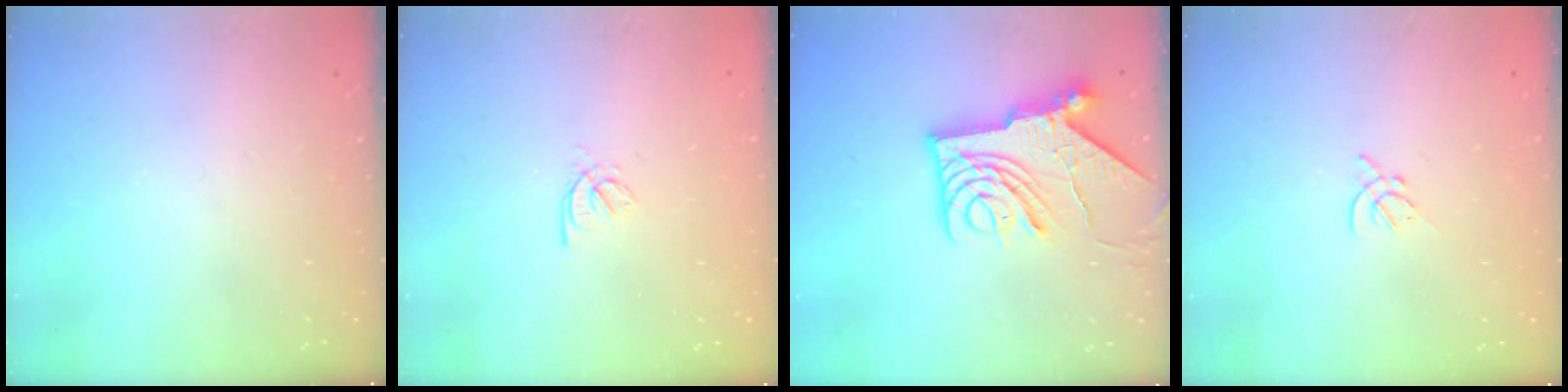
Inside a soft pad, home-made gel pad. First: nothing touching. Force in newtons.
{"total": 2.0, "press": 2.0, "slide": 0.4}
{"total": 13.7, "press": 13.6, "slide": 1.5}
{"total": 2.0, "press": 1.9, "slide": 0.5}